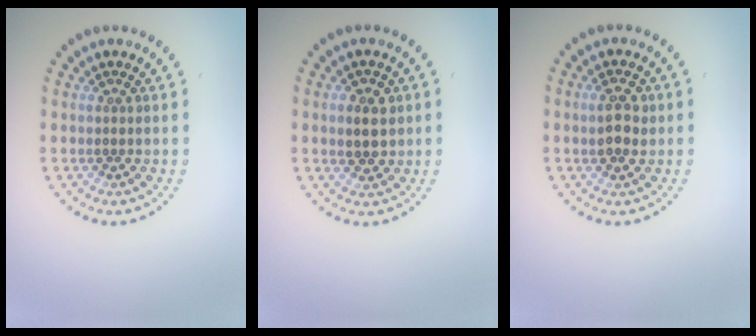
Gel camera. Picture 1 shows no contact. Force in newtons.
{"total": 2.7, "press": 2.6, "slide": 0.6}
{"total": 2.6, "press": 2.6, "slide": 0.2}